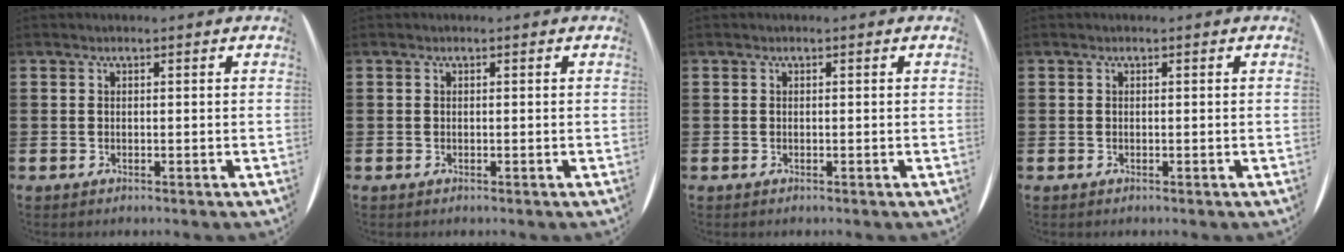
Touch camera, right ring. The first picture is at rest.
{"total": 0.0}
{"total": 0.0}
{"total": 0.0}